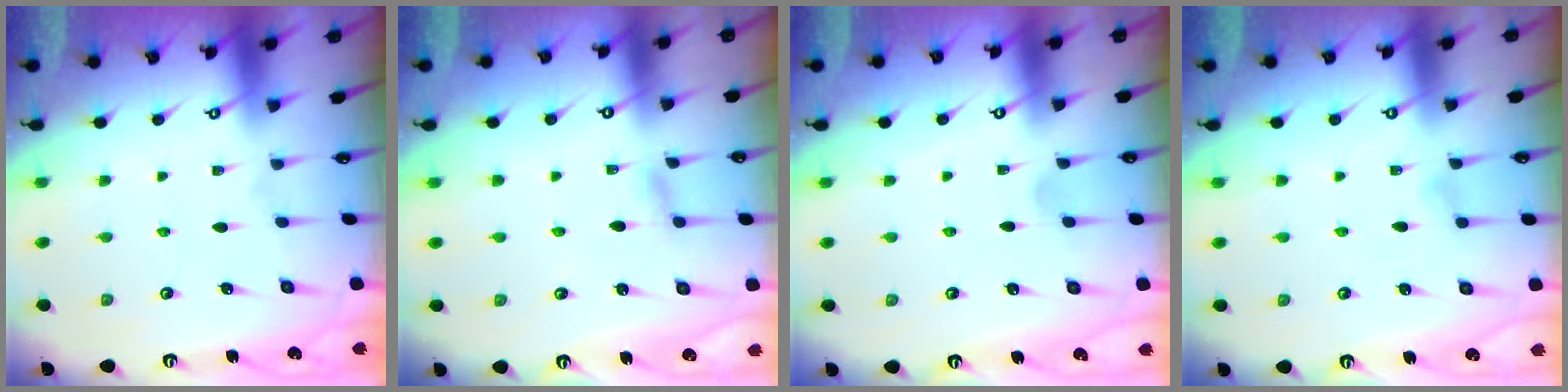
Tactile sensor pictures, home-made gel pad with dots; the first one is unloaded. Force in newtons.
{"total": 2.5, "press": 2.5, "slide": 0.2}
{"total": 2.3, "press": 2.3, "slide": 0.3}
{"total": 3.6, "press": 3.6, "slide": 0.5}